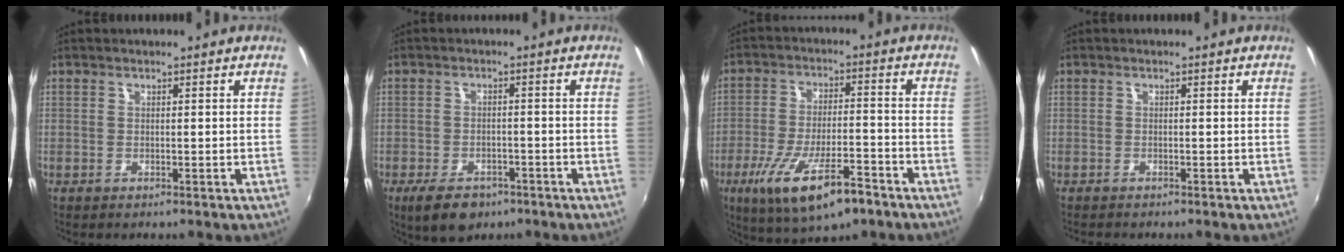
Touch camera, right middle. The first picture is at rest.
{"total": 7.8, "force": [-5.1, 4.1, 4.1], "torque": [-0.098, -0.017, -0.081]}
{"total": 15.0, "force": [-8.7, 4.3, 11.5], "torque": [-0.226, -0.035, -0.144]}
{"total": 1.1, "force": [-1.1, 0.3, 0.3], "torque": [-0.008, -0.007, -0.019]}